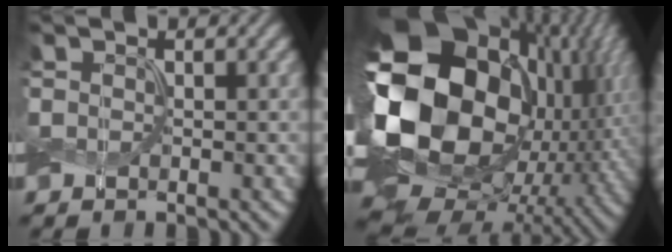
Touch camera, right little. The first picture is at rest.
{"total": 22.7, "force": [1.1, 17.2, 14.8], "torque": [-0.306, -0.034, -0.004]}